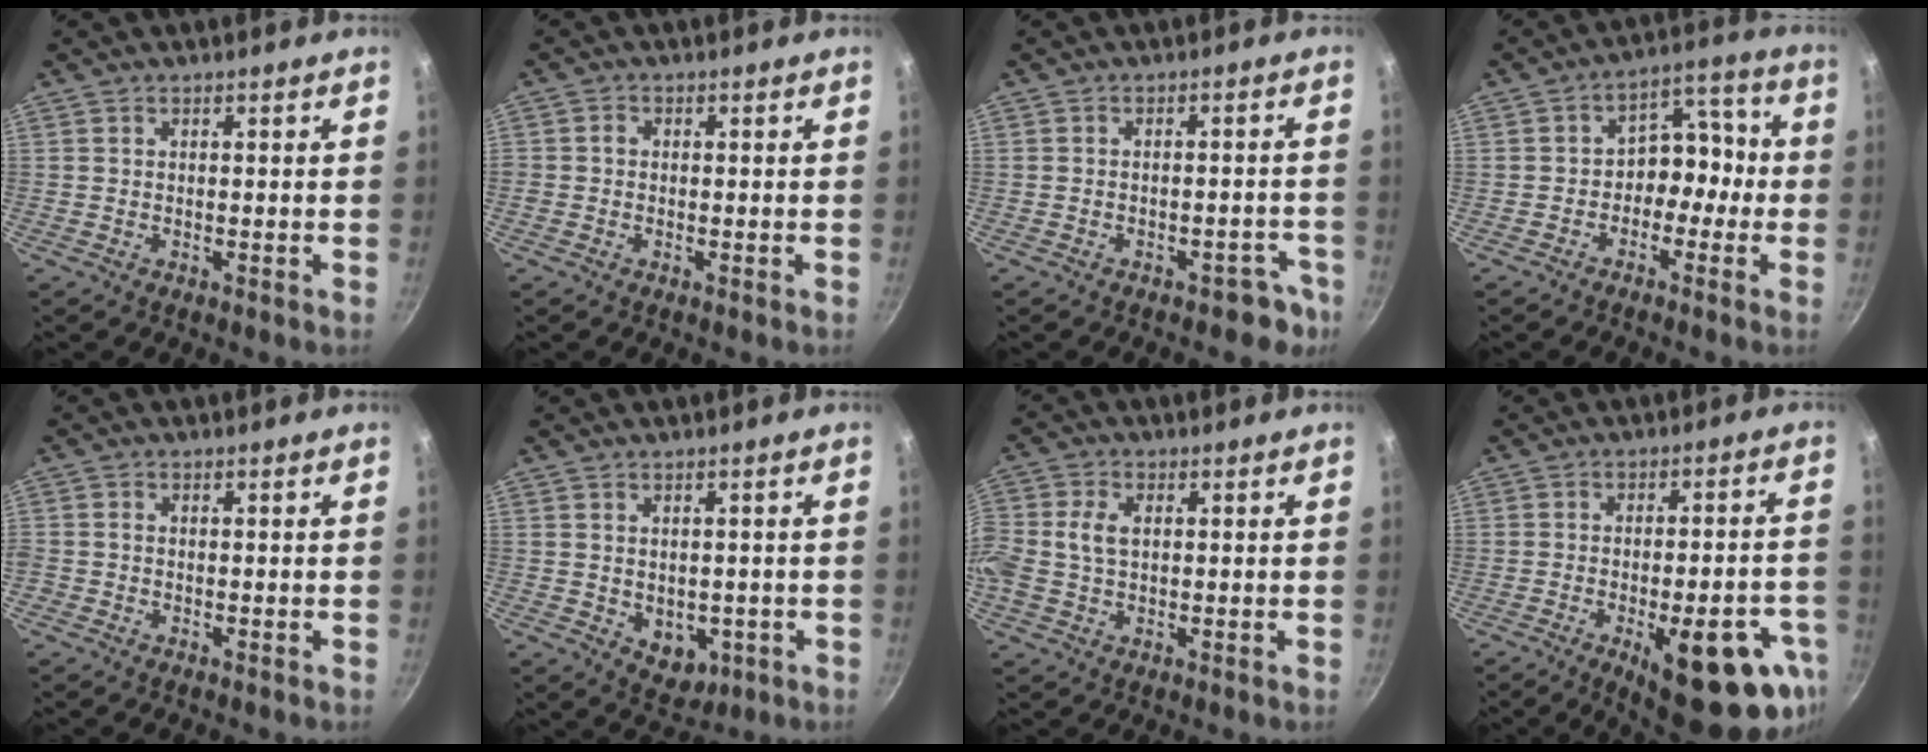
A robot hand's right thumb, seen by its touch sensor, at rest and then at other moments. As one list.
[{"total": 1.3, "force": [-0.2, 1.2, 0.5], "torque": [-0.006, 0.006, -0.006]}, {"total": 5.2, "force": [-3.3, 3.2, 2.4], "torque": [0.012, 0.043, -0.019]}, {"total": 8.4, "force": [-2.2, 6.3, 5.1], "torque": [-0.021, 0.056, -0.045]}, {"total": 1.1, "force": [-0.6, 0.9, 0.3], "torque": [-0.006, 0.000, -0.012]}, {"total": 6.1, "force": [-1.0, 4.5, 3.9], "torque": [-0.031, -0.004, 0.000]}, {"total": 6.8, "force": [0.6, 4.7, 4.9], "torque": [-0.100, 0.016, 0.005]}, {"total": 20.3, "force": [-8.7, 7.5, 16.8], "torque": [-0.174, 0.020, -0.106]}]